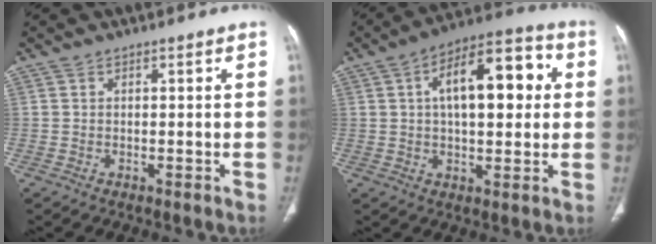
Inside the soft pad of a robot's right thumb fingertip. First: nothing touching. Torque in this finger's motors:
{"motor_torque": [-0.35, 2.57, 1.16, -0.14, 0.29]}